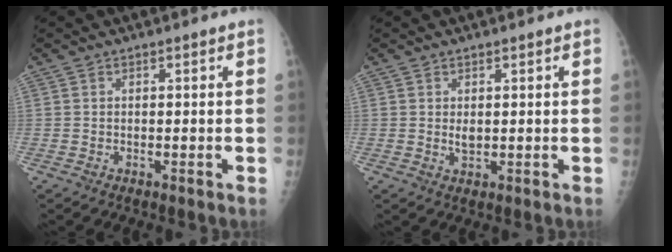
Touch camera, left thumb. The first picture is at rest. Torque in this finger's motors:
{"motor_torque": [0.11, 0.17, 0.51, 0.07, 0.00]}